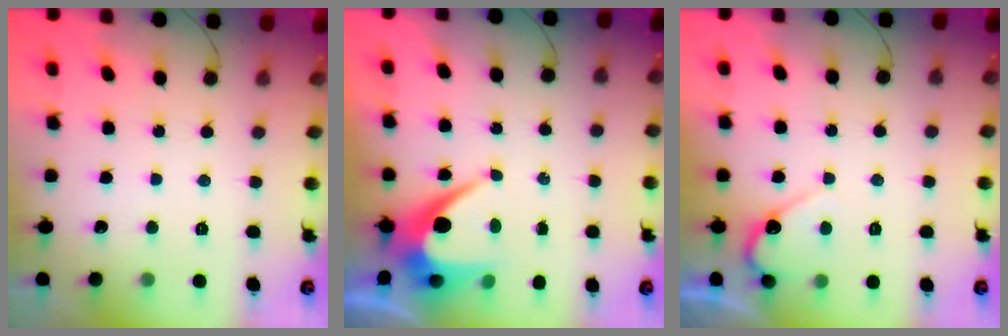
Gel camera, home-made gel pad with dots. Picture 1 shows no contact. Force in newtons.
{"total": 7.0, "press": 7.0, "slide": 0.8}
{"total": 5.9, "press": 5.9, "slide": 0.4}